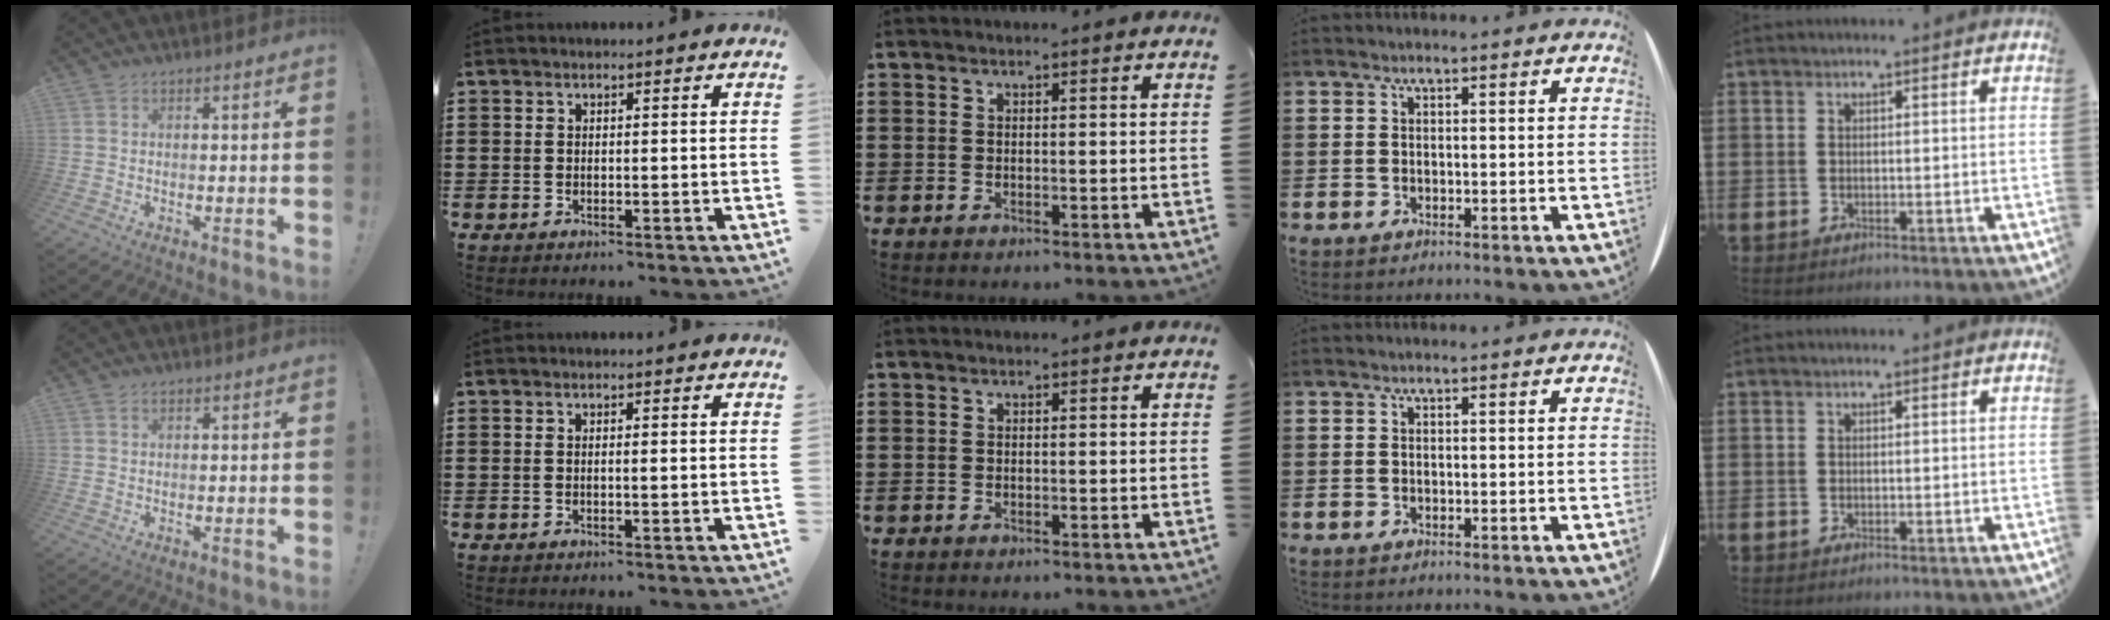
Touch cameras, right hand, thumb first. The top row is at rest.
{"thumb": {"total": 0.6, "force": [0.4, 0.4, 0.3], "torque": [-0.002, -0.001, 0.008]}, "index": {"total": 0.6, "force": [-0.1, 0.0, 0.5], "torque": [-0.010, -0.002, -0.001]}}